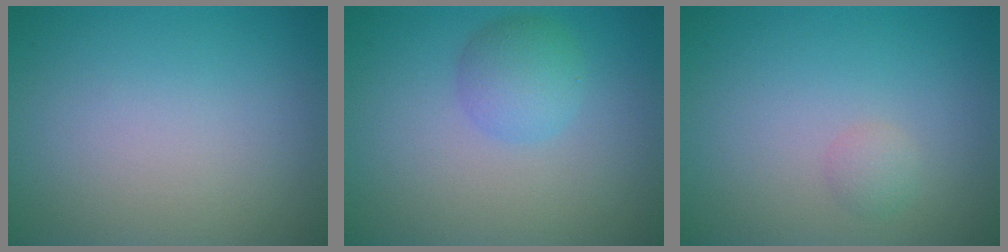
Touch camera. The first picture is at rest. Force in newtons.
{"total": 2.8, "press": 2.8, "slide": 0.1}
{"total": 1.1, "press": 1.1, "slide": 0.0}